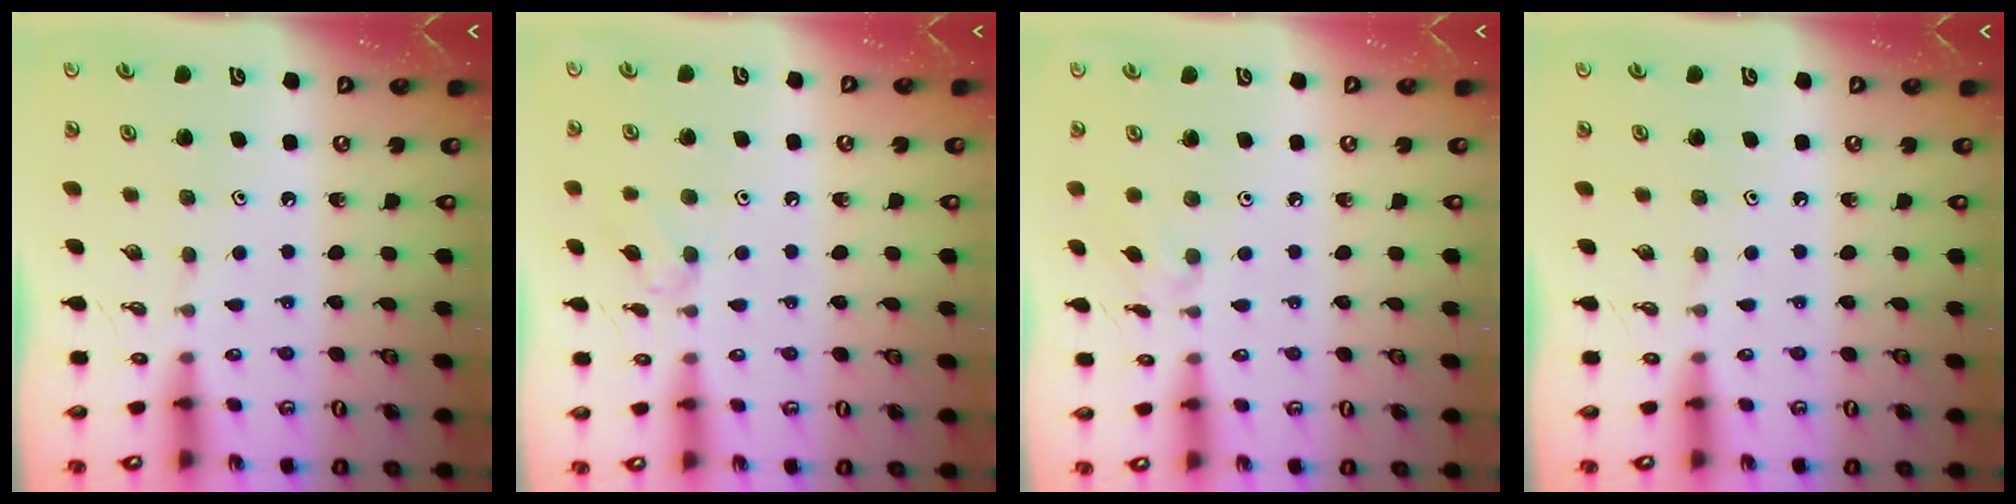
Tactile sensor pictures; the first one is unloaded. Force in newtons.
{"total": 5.4, "press": 5.3, "slide": 0.9}
{"total": 1.9, "press": 1.8, "slide": 0.6}
{"total": 0.0}